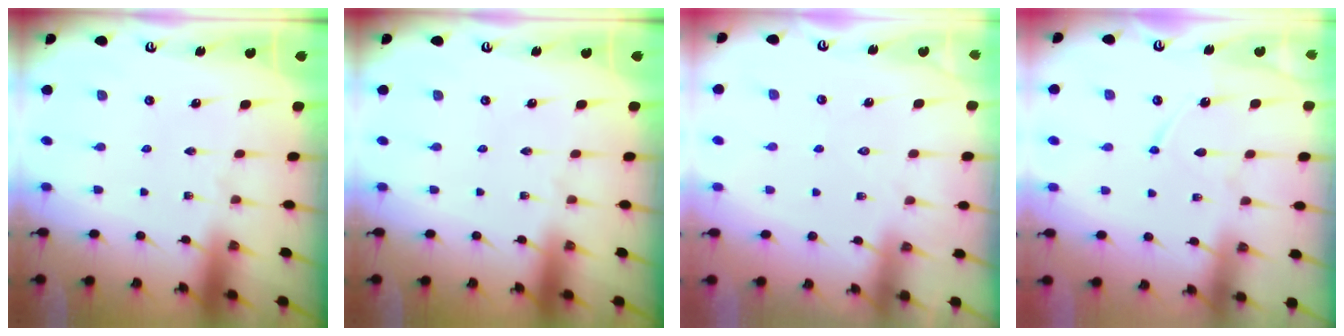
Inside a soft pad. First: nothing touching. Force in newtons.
{"total": 0.0}
{"total": 3.7, "press": 3.6, "slide": 0.5}
{"total": 6.1, "press": 6.0, "slide": 0.7}